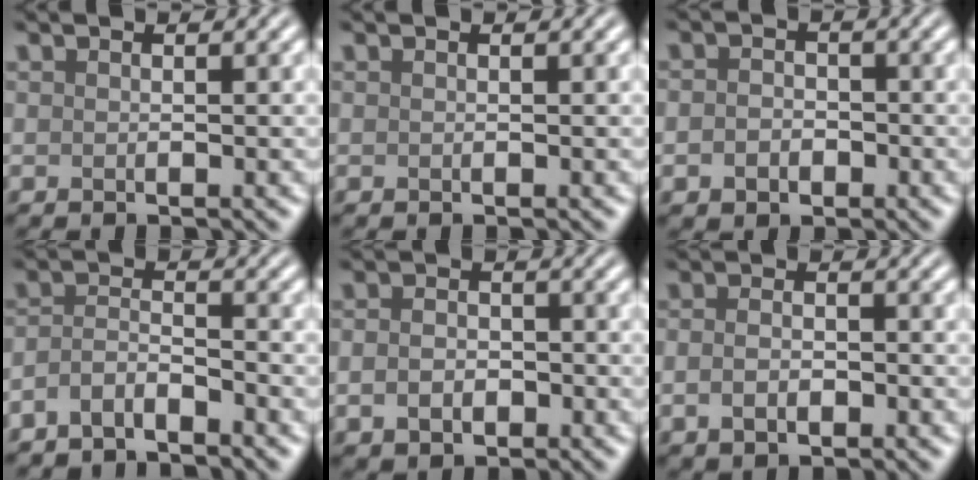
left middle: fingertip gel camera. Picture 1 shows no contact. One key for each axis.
{"total": 0.0}
{"total": 2.1, "fx": -0.7, "fy": 1.7, "fz": 1.1, "tx": -0.017, "ty": -0.002, "tz": -0.017}
{"total": 2.6, "fx": -2.1, "fy": 0.8, "fz": 1.3, "tx": -0.029, "ty": 0.003, "tz": -0.050}
{"total": 2.7, "fx": -0.8, "fy": 2.0, "fz": 1.7, "tx": -0.031, "ty": -0.001, "tz": -0.019}
{"total": 2.7, "fx": -0.8, "fy": 1.5, "fz": 2.0, "tx": -0.034, "ty": -0.002, "tz": -0.015}